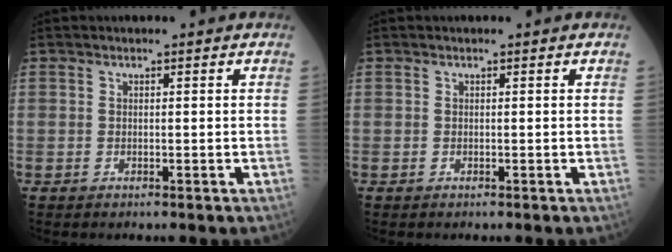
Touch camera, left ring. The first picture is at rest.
{"total": 0.0}